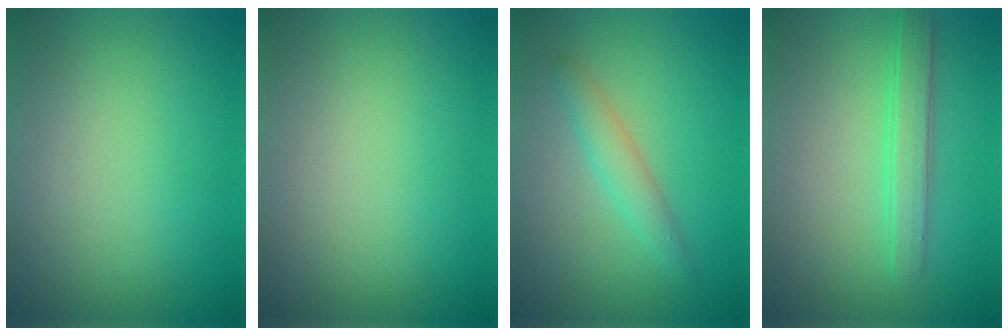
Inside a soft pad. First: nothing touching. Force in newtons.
{"total": 0.0}
{"total": 2.1, "press": 2.1, "slide": 0.1}
{"total": 2.5, "press": 2.5, "slide": 0.1}